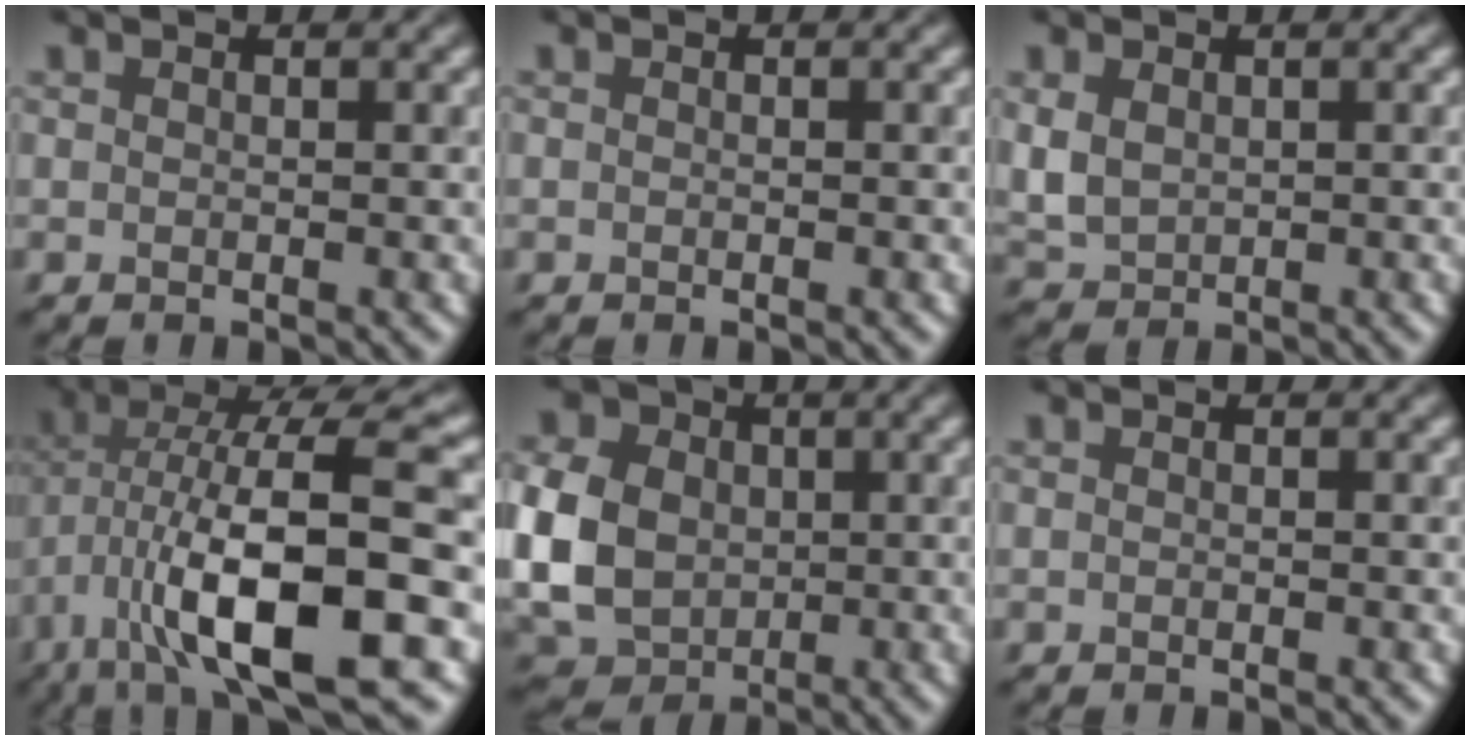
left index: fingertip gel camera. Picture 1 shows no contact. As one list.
[{"total": 0.0}, {"total": 3.1, "force": [0.6, 2.5, 1.8], "torque": [-0.051, -0.003, 0.017]}, {"total": 12.7, "force": [-3.4, 3.5, 11.7], "torque": [-0.211, 0.011, -0.056]}, {"total": 9.9, "force": [0.0, 8.0, 5.7], "torque": [-0.136, 0.003, -0.008]}, {"total": 0.0}]